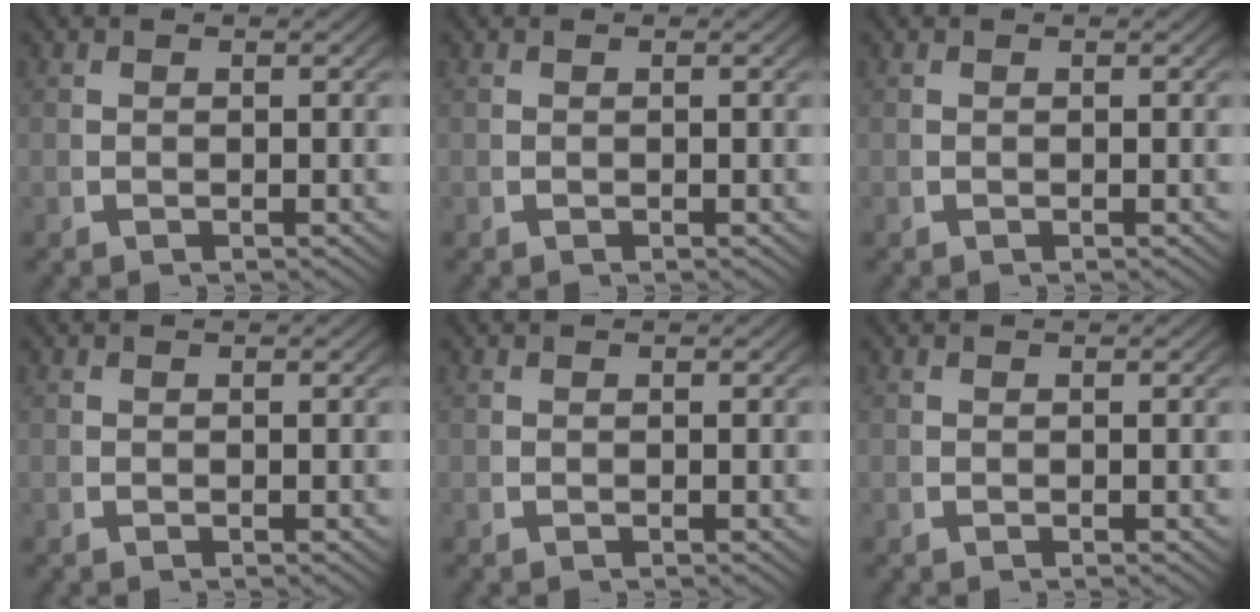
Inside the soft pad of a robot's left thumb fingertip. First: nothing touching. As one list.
[{"total": 0.0}, {"total": 0.0}, {"total": 0.0}, {"total": 0.0}, {"total": 0.0}]